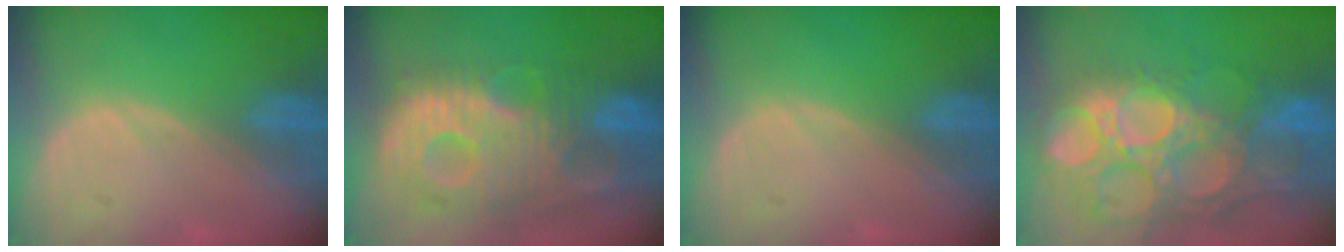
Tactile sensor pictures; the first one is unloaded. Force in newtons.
{"total": 13.2, "press": 11.5, "slide": 6.5}
{"total": 0.0}
{"total": 15.8, "press": 13.1, "slide": 9.0}